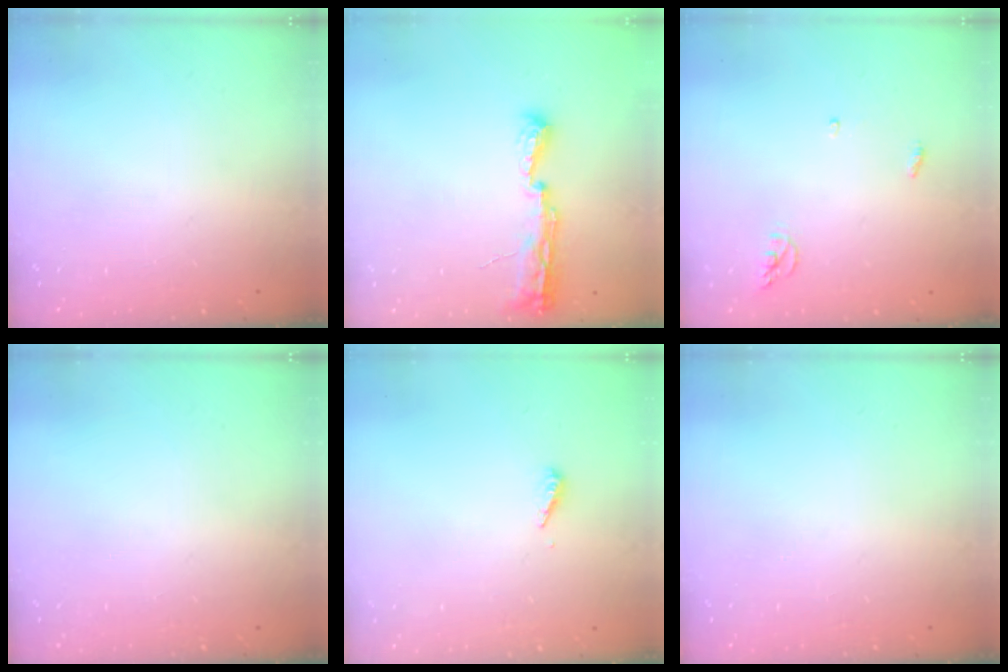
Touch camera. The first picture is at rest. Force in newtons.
{"total": 8.1, "press": 8.0, "slide": 0.9}
{"total": 3.8, "press": 3.7, "slide": 0.2}
{"total": 0.0}
{"total": 2.8, "press": 2.8, "slide": 0.2}
{"total": 0.0}